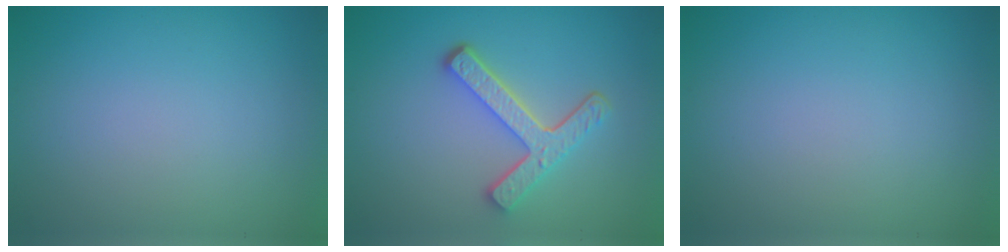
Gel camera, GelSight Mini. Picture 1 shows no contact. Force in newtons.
{"total": 4.4, "press": 3.4, "slide": 2.9}
{"total": 0.0}